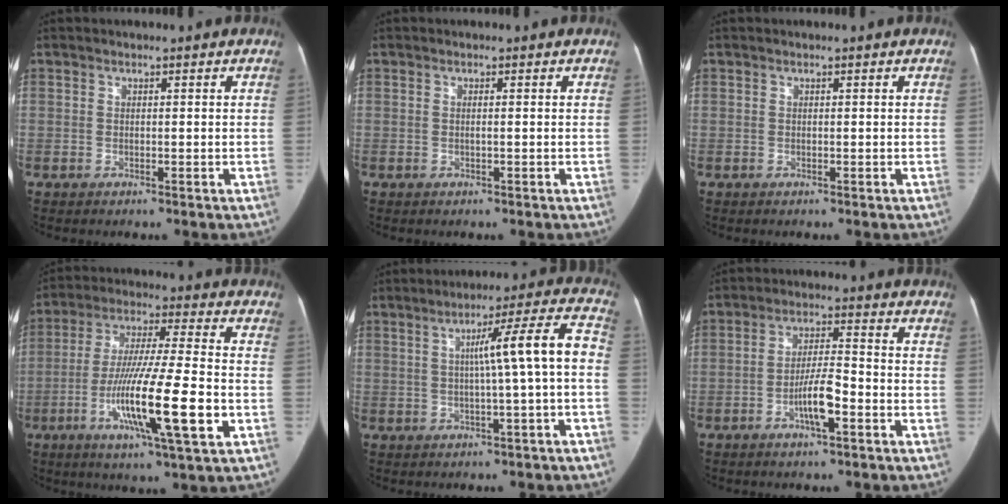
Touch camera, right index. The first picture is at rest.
{"total": 0.5, "force": [-0.1, 0.0, 0.5], "torque": [-0.009, 0.001, -0.002]}
{"total": 0.0}
{"total": 16.7, "force": [-5.0, 0.5, 16.0], "torque": [-0.293, -0.019, -0.089]}
{"total": 9.2, "force": [-0.4, -0.7, 9.1], "torque": [-0.130, 0.026, -0.005]}
{"total": 6.3, "force": [-2.8, 1.0, 5.5], "torque": [-0.109, 0.009, -0.050]}